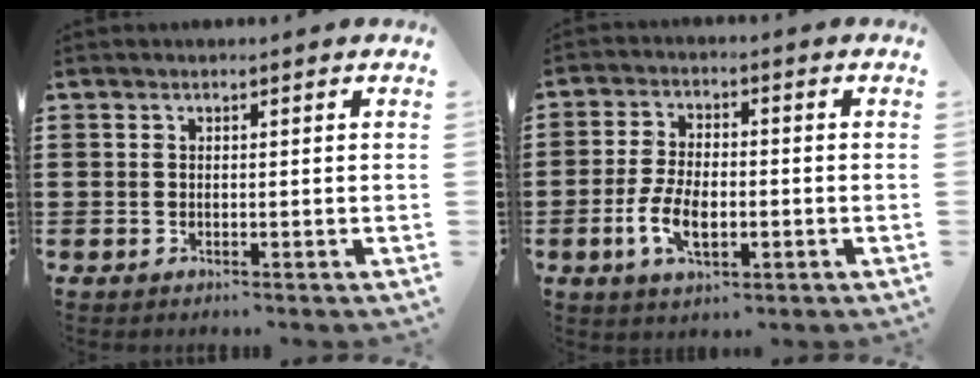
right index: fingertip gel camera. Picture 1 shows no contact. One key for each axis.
{"total": 6.6, "fx": -2.1, "fy": 3.0, "fz": 5.6, "tx": -0.129, "ty": -0.006, "tz": -0.044}